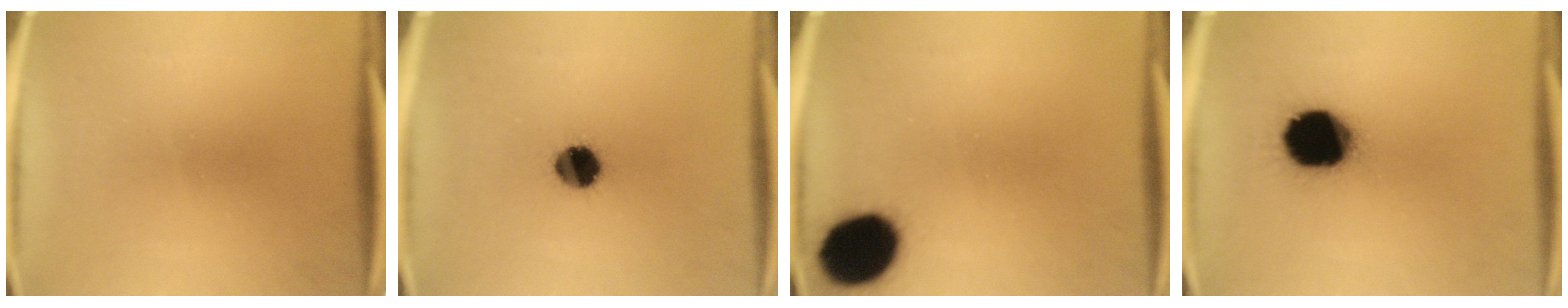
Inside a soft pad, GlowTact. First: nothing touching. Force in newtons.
{"total": 8.0}
{"total": 16.8}
{"total": 20.0}